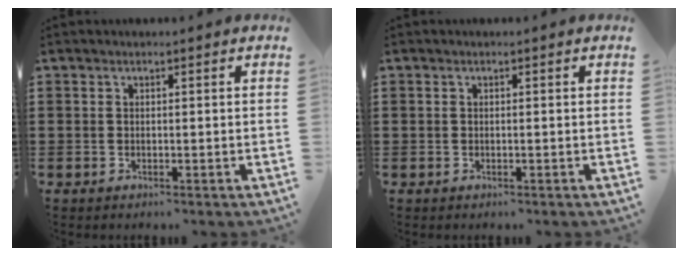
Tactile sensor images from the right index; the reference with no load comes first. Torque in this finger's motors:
{"motor_torque": [0.32, 0.28, 0.00, 0.01]}